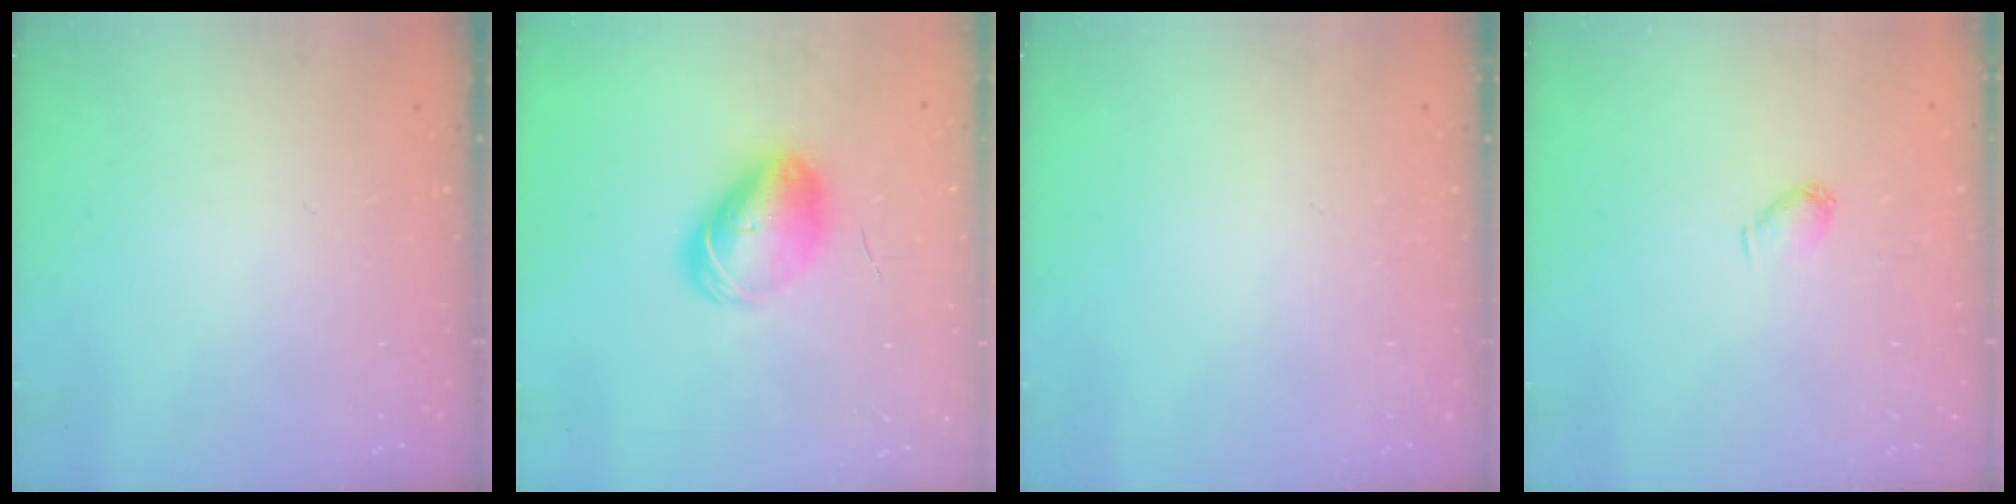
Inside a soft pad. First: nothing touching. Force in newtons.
{"total": 9.3, "press": 9.2, "slide": 1.3}
{"total": 0.0}
{"total": 3.3, "press": 3.2, "slide": 0.6}